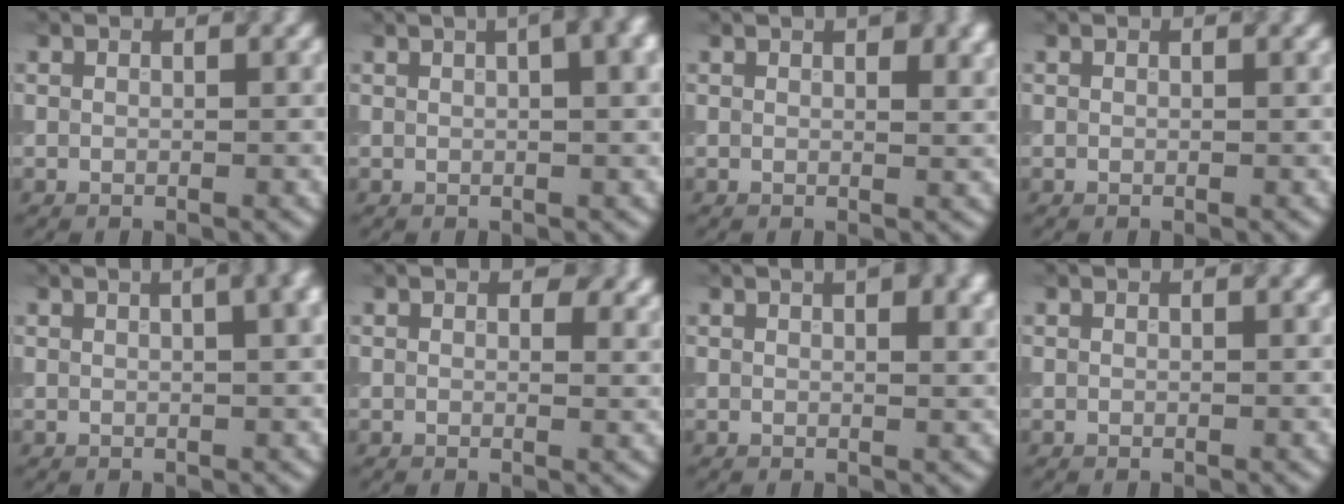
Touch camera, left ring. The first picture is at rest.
{"total": 11.3, "force": [4.6, 5.6, 8.6], "torque": [-0.037, 0.056, 0.022]}
{"total": 3.7, "force": [1.9, 1.7, 2.8], "torque": [-0.015, 0.009, 0.018]}
{"total": 0.0}
{"total": 9.1, "force": [3.6, 4.6, 6.9], "torque": [-0.015, 0.057, 0.007]}
{"total": 2.3, "force": [1.1, 1.3, 1.5], "torque": [-0.015, -0.005, 0.016]}
{"total": 5.3, "force": [2.5, 2.3, 4.1], "torque": [-0.018, 0.020, 0.011]}
{"total": 0.0}